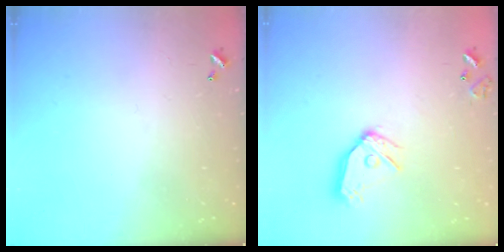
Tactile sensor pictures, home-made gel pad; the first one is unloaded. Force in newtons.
{"total": 12.3, "press": 12.2, "slide": 1.5}